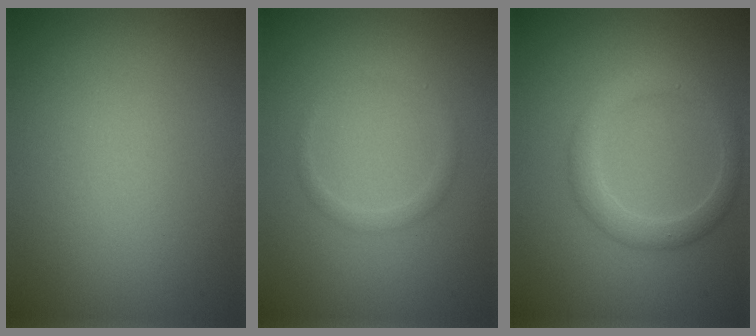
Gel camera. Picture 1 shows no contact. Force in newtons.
{"total": 1.1, "press": 1.1, "slide": 0.0}
{"total": 2.8, "press": 2.8, "slide": 0.0}